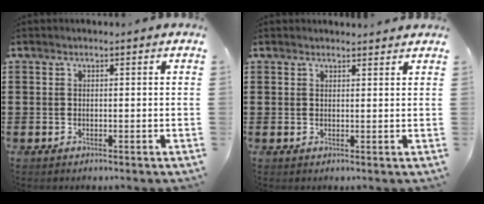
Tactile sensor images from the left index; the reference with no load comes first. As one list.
[{"total": 1.4, "force": [1.4, 0.1, 0.2], "torque": [-0.008, 0.000, 0.027]}]